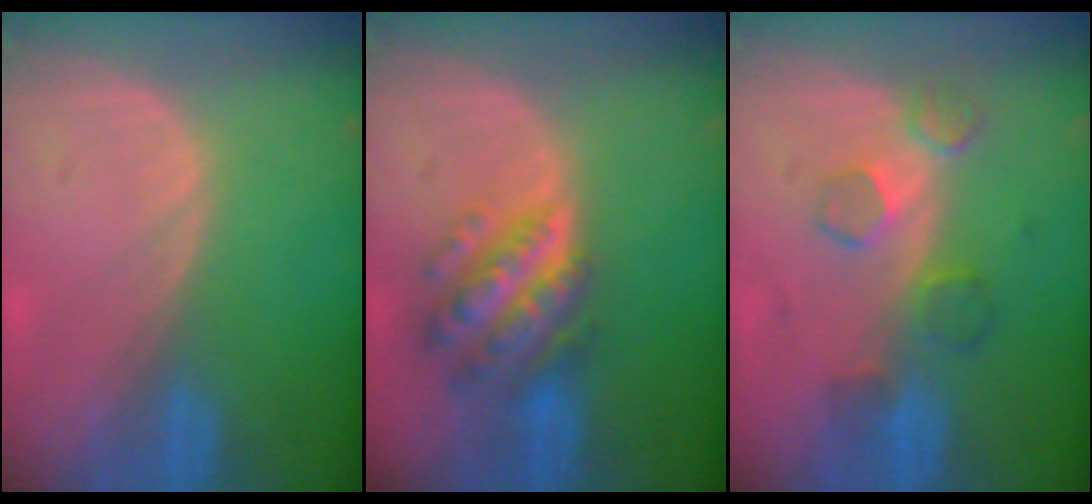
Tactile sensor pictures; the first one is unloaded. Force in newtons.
{"total": 7.7, "press": 7.7, "slide": 0.5}
{"total": 5.2, "press": 4.9, "slide": 1.5}